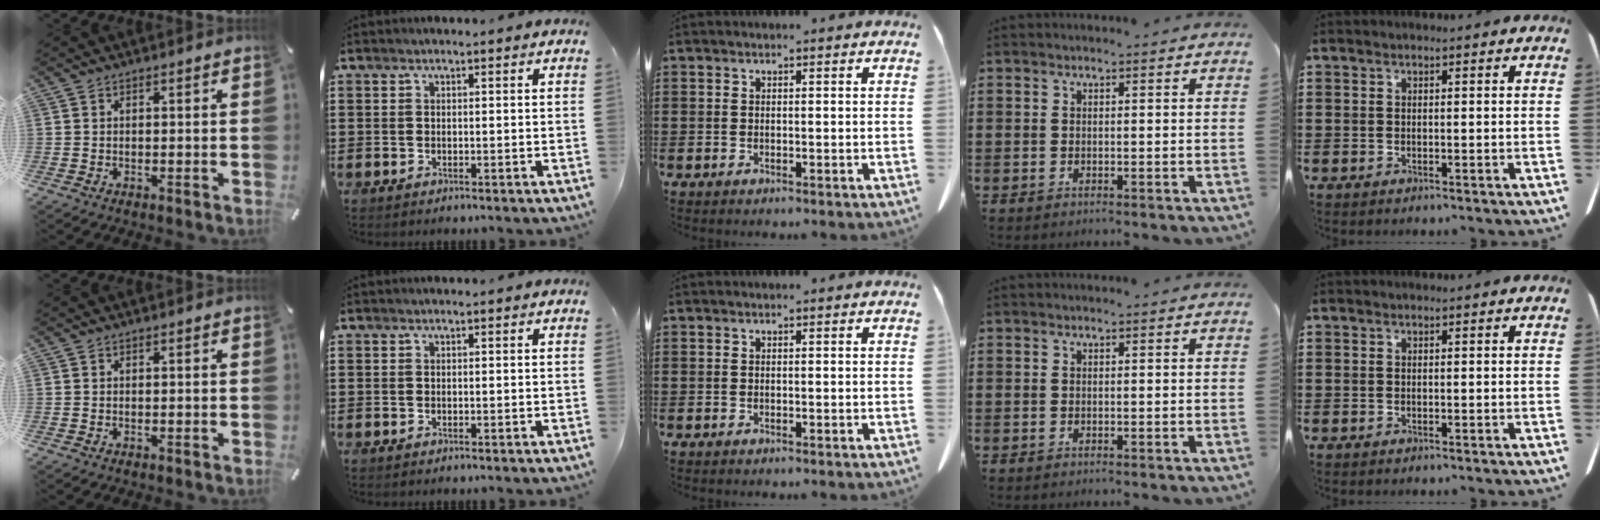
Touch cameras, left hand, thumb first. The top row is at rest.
{}